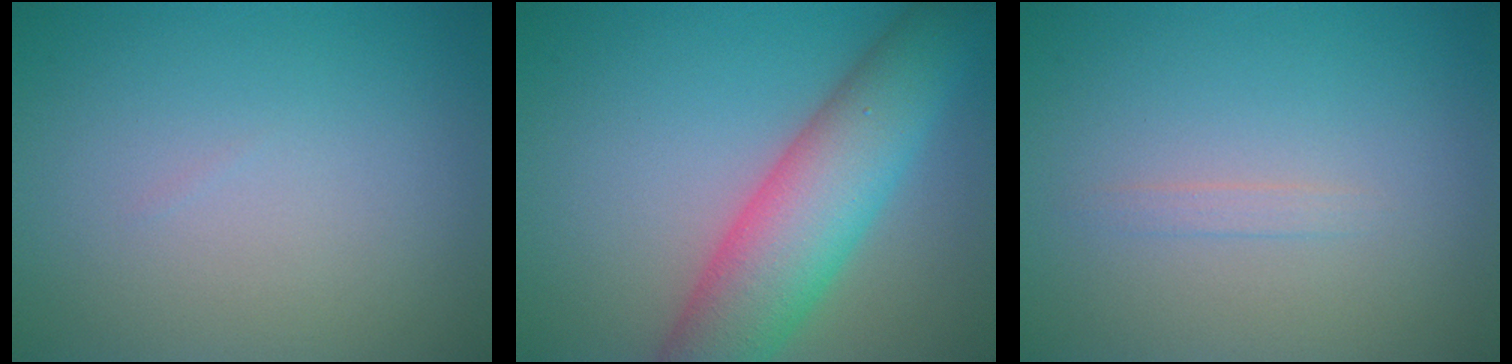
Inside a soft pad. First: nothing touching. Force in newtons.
{"total": 8.4, "press": 8.4, "slide": 0.3}
{"total": 0.7, "press": 0.7, "slide": 0.0}